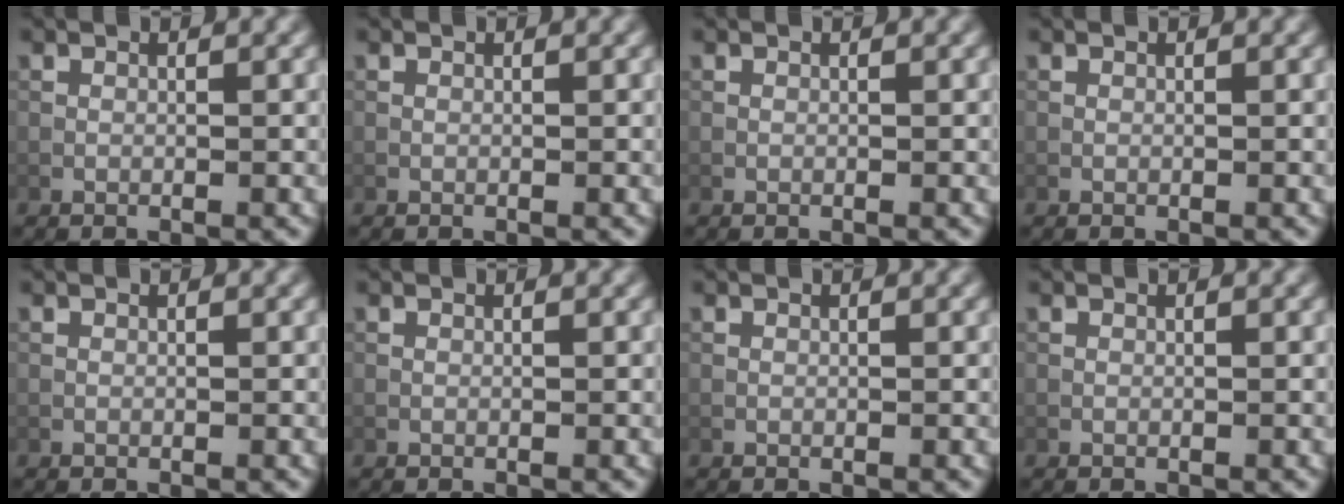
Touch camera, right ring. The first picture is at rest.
{"total": 0.0}
{"total": 0.0}
{"total": 0.0}
{"total": 0.0}
{"total": 0.0}
{"total": 0.0}
{"total": 0.0}